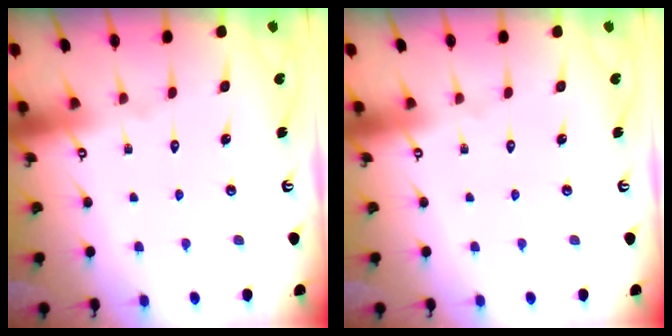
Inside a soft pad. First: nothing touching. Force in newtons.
{"total": 0.0}